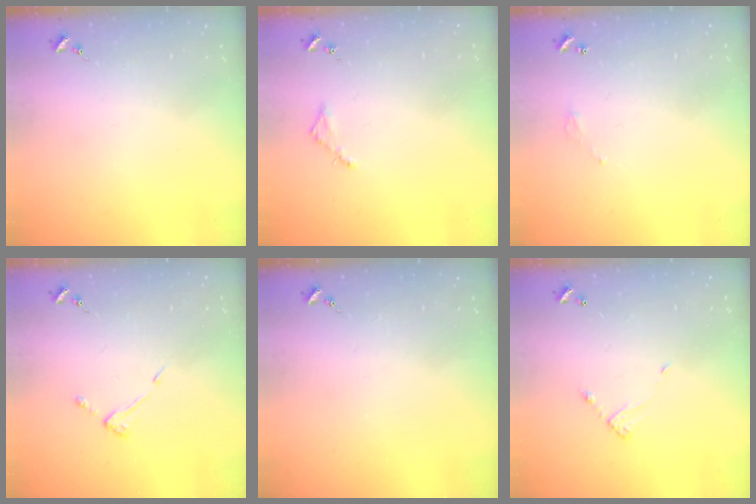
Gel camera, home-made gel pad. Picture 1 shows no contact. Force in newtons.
{"total": 2.8, "press": 2.7, "slide": 0.3}
{"total": 3.0, "press": 3.0, "slide": 0.2}
{"total": 4.3, "press": 4.3, "slide": 0.5}
{"total": 0.0}
{"total": 4.9, "press": 4.9, "slide": 0.4}